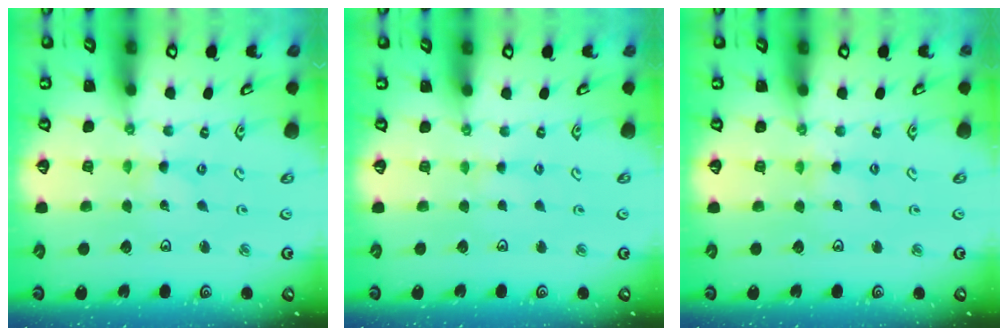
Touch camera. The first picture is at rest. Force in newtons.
{"total": 1.9, "press": 1.9, "slide": 0.3}
{"total": 1.3, "press": 1.2, "slide": 0.3}